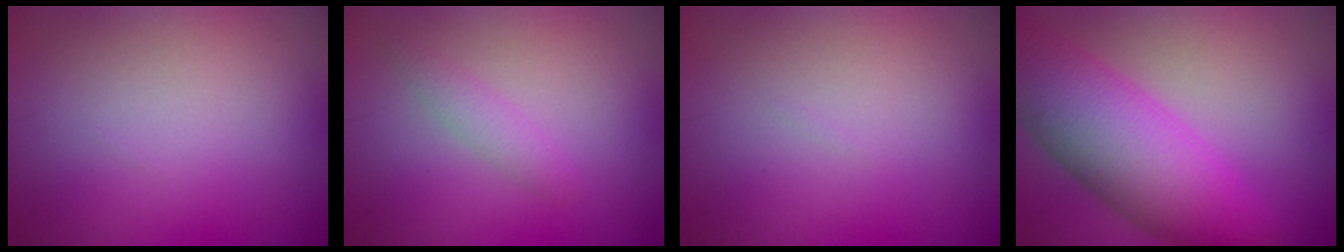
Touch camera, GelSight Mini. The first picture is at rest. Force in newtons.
{"total": 1.6, "press": 1.6, "slide": 0.2}
{"total": 0.0}
{"total": 10.0, "press": 10.0, "slide": 0.2}